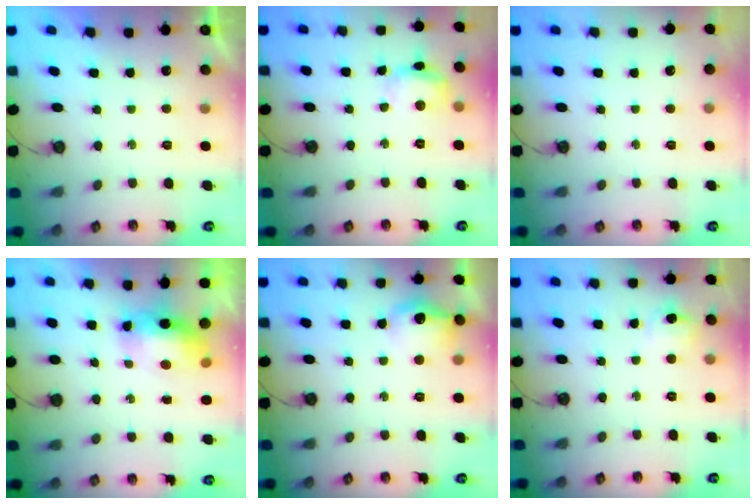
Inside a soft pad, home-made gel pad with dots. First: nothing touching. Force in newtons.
{"total": 11.3, "press": 11.3, "slide": 0.9}
{"total": 0.0}
{"total": 8.9, "press": 8.8, "slide": 1.4}
{"total": 12.8, "press": 12.8, "slide": 0.9}
{"total": 6.1, "press": 6.1, "slide": 0.6}